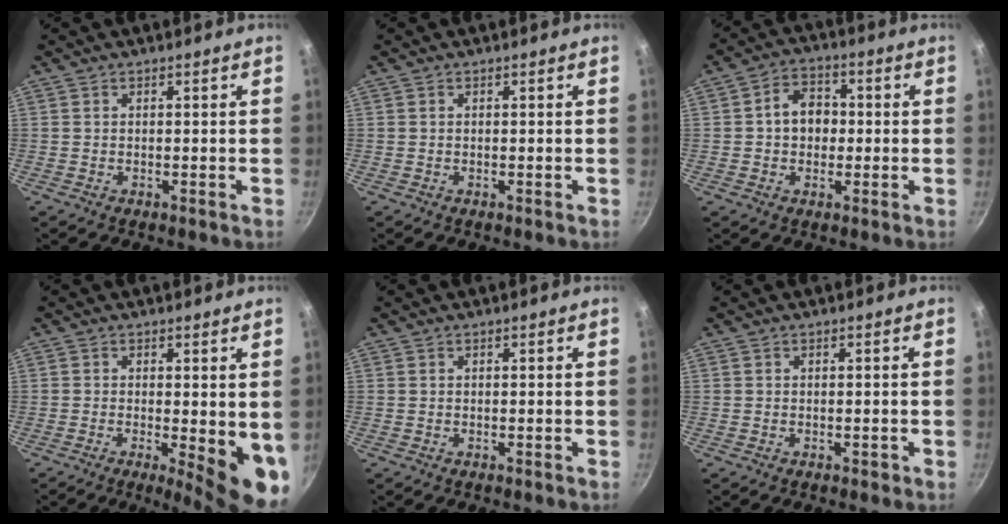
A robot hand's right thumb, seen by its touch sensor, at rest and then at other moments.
{"total": 0.0}
{"total": 7.4, "force": [0.1, 5.8, 4.5], "torque": [-0.041, 0.016, -0.008]}
{"total": 9.6, "force": [-1.2, 2.9, 9.0], "torque": [-0.102, -0.014, -0.010]}
{"total": 0.0}
{"total": 0.8, "force": [-0.4, 0.4, 0.6], "torque": [-0.007, 0.004, -0.004]}